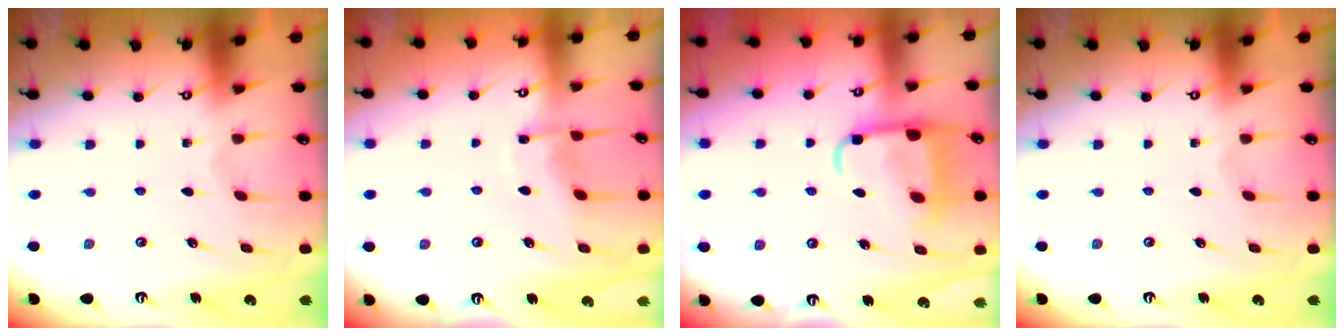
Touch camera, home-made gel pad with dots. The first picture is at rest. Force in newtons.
{"total": 6.0, "press": 5.9, "slide": 0.6}
{"total": 12.4, "press": 12.3, "slide": 1.5}
{"total": 0.0}